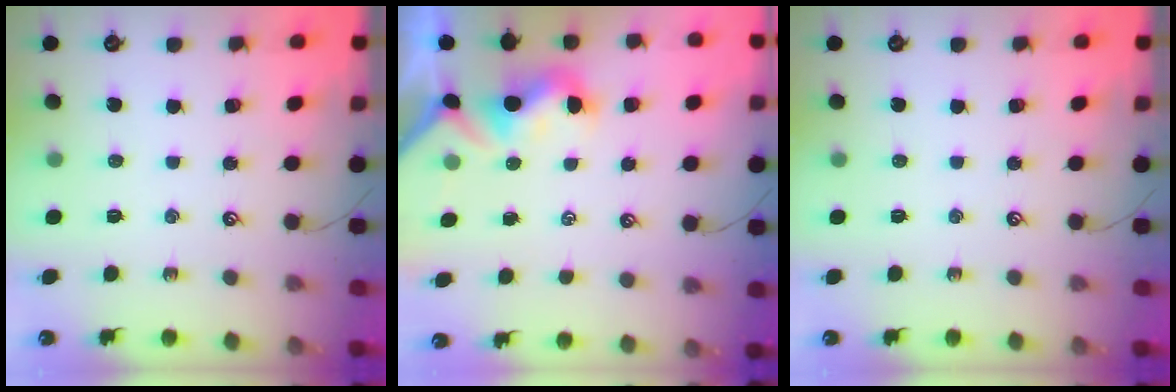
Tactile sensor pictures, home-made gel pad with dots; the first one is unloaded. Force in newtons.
{"total": 1.6, "press": 1.5, "slide": 0.7}
{"total": 0.0}